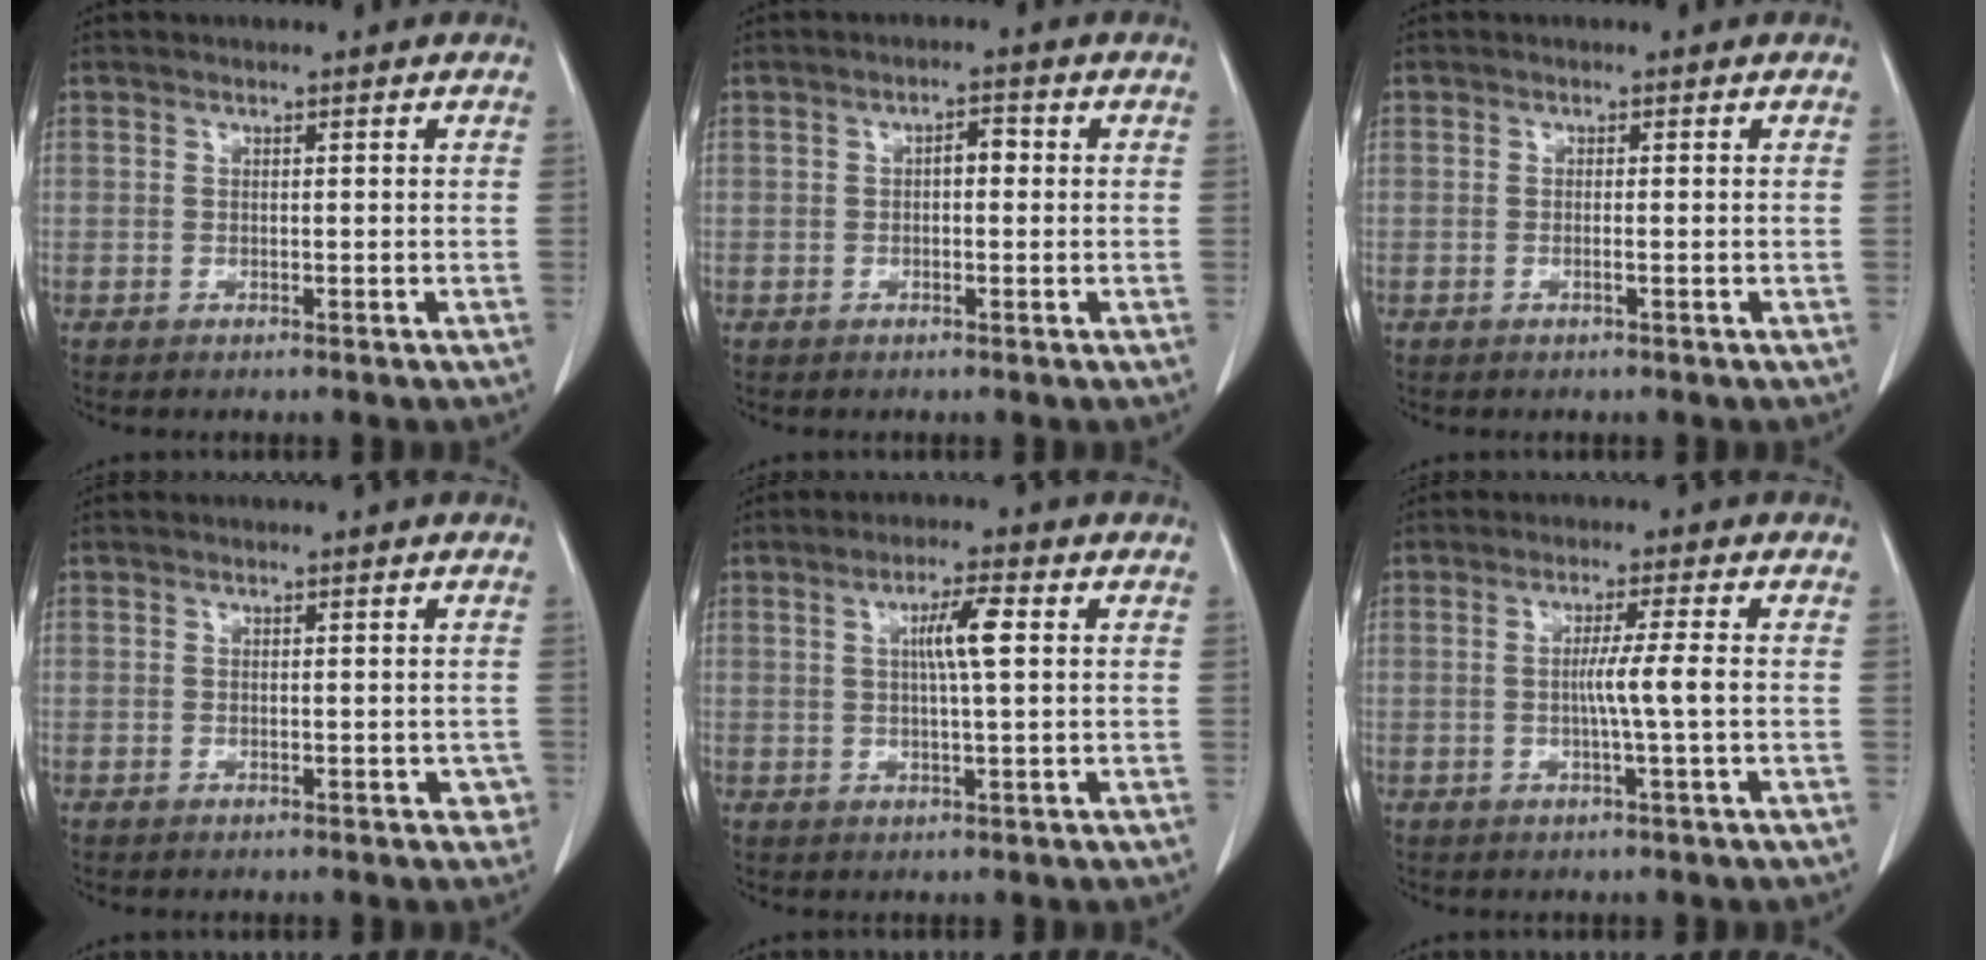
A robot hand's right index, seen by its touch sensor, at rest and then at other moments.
{"total": 2.3, "force": [0.1, 1.0, 2.0], "torque": [-0.027, 0.010, -0.002]}
{"total": 0.7, "force": [-0.3, -0.1, 0.6], "torque": [-0.010, 0.001, -0.005]}
{"total": 1.7, "force": [-0.3, 1.0, 1.3], "torque": [-0.001, 0.003, -0.004]}
{"total": 5.0, "force": [1.1, 0.1, 4.9], "torque": [-0.088, 0.002, 0.018]}
{"total": 4.1, "force": [-0.4, -1.0, 4.0], "torque": [-0.069, -0.005, -0.008]}